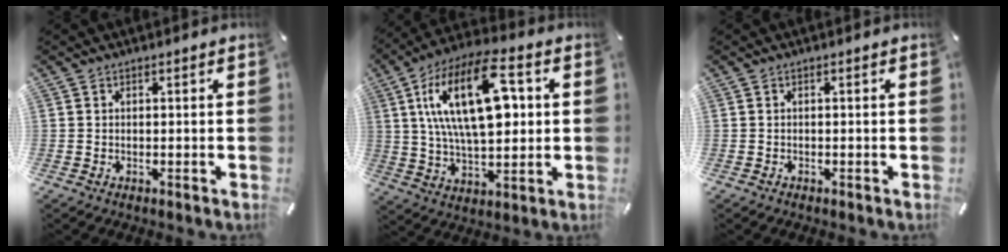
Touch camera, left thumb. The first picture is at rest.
{"total": 21.5, "force": [5.7, 10.7, 17.8], "torque": [-0.337, 0.001, 0.087]}
{"total": 0.0}